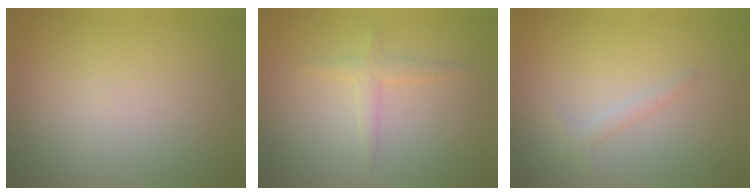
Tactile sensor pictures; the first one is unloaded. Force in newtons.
{"total": 1.4, "press": 1.4, "slide": 0.0}
{"total": 1.0, "press": 1.0, "slide": 0.0}